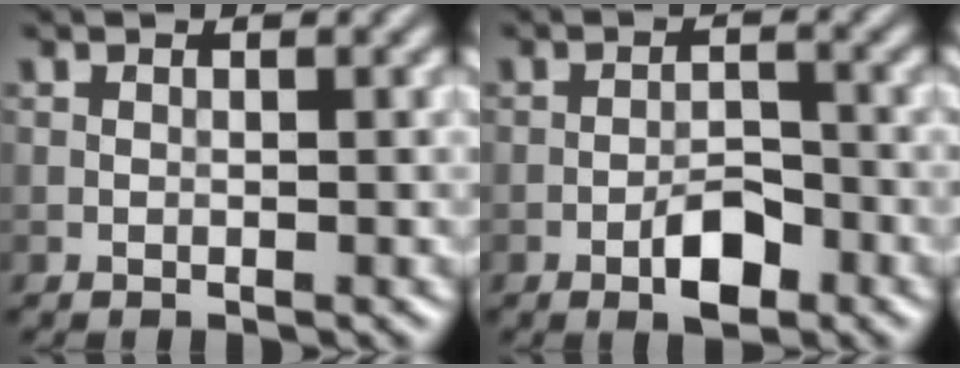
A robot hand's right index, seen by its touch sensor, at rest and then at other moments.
{"total": 3.3, "force": [-1.8, 1.4, 2.4], "torque": [-0.036, 0.004, -0.031]}